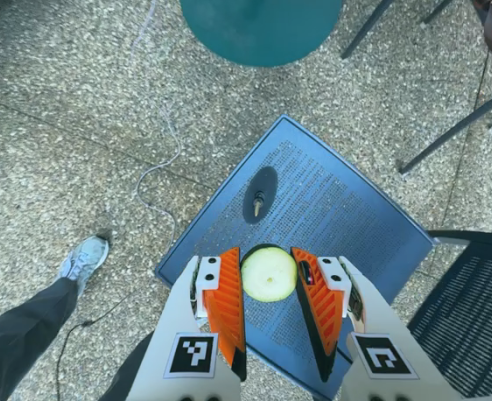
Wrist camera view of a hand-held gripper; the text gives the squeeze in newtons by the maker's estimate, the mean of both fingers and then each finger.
{"total": 9.3, "left": 9.2, "right": 9.3}